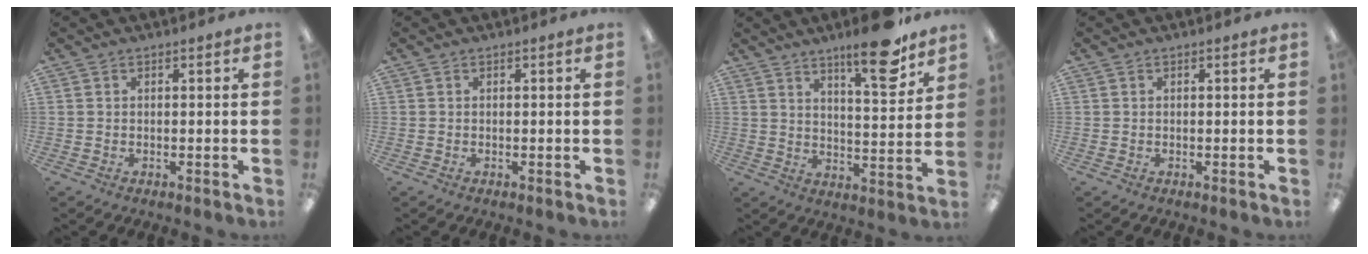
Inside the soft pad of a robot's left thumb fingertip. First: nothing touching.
{"total": 0.0}
{"total": 14.0, "force": [10.2, 3.3, 9.1], "torque": [-0.120, -0.067, 0.162]}
{"total": 0.0}